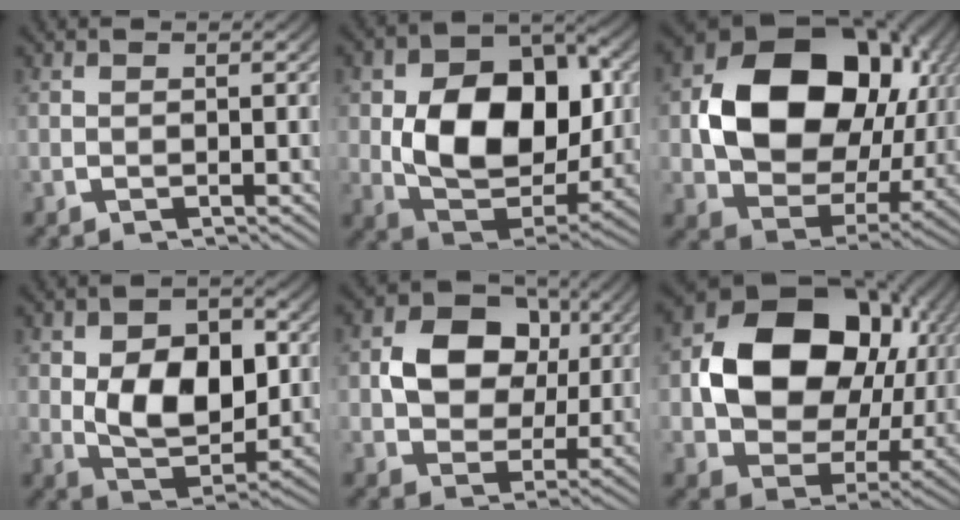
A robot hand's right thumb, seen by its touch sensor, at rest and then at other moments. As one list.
[{"total": 13.2, "force": [0.1, 8.7, 9.9], "torque": [-0.206, -0.043, 0.015]}, {"total": 18.6, "force": [2.5, 12.4, 13.7], "torque": [-0.259, -0.025, 0.048]}, {"total": 8.9, "force": [0.0, 5.9, 6.7], "torque": [-0.136, -0.039, 0.016]}, {"total": 8.3, "force": [1.4, 6.4, 5.1], "torque": [-0.112, -0.021, 0.033]}, {"total": 16.7, "force": [2.5, 11.2, 12.1], "torque": [-0.228, -0.022, 0.047]}]